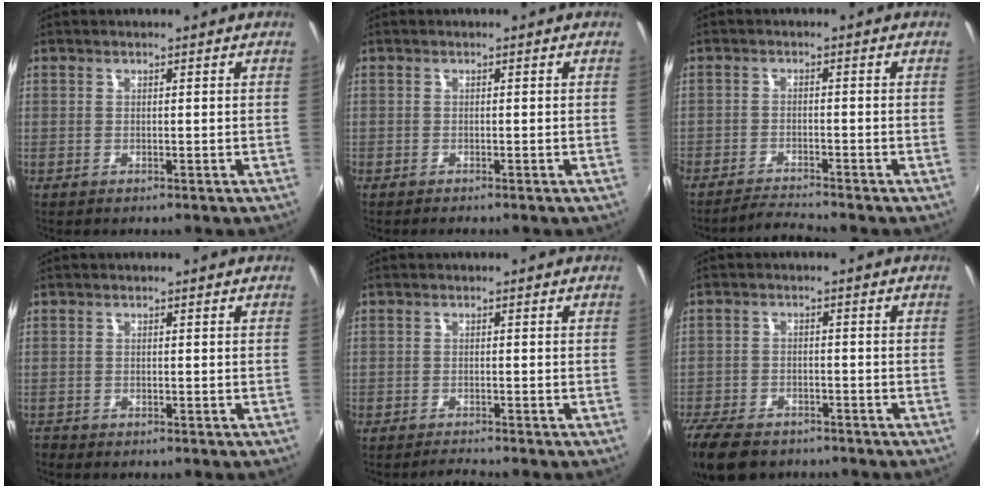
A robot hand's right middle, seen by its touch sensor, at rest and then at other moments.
{"total": 1.4, "force": [-1.3, -0.3, 0.4], "torque": [-0.007, -0.010, -0.025]}
{"total": 4.0, "force": [-3.9, -0.7, 0.6], "torque": [-0.034, -0.008, -0.075]}
{"total": 1.2, "force": [-1.2, 0.4, 0.0], "torque": [-0.007, -0.002, -0.022]}
{"total": 1.9, "force": [-1.9, -0.4, 0.2], "torque": [-0.013, -0.006, -0.036]}
{"total": 11.3, "force": [-8.7, 5.2, 4.9], "torque": [-0.138, -0.022, -0.155]}